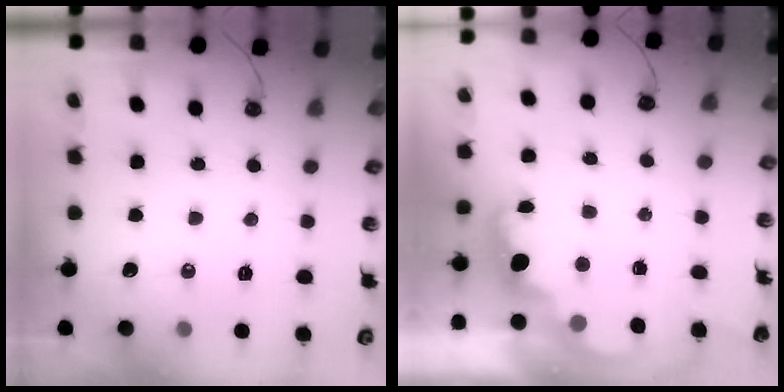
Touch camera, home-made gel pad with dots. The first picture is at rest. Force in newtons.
{"total": 2.4, "press": 2.4, "slide": 0.6}